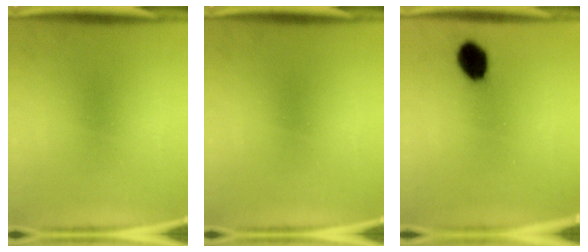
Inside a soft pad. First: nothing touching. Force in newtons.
{"total": 0.0}
{"total": 6.8}